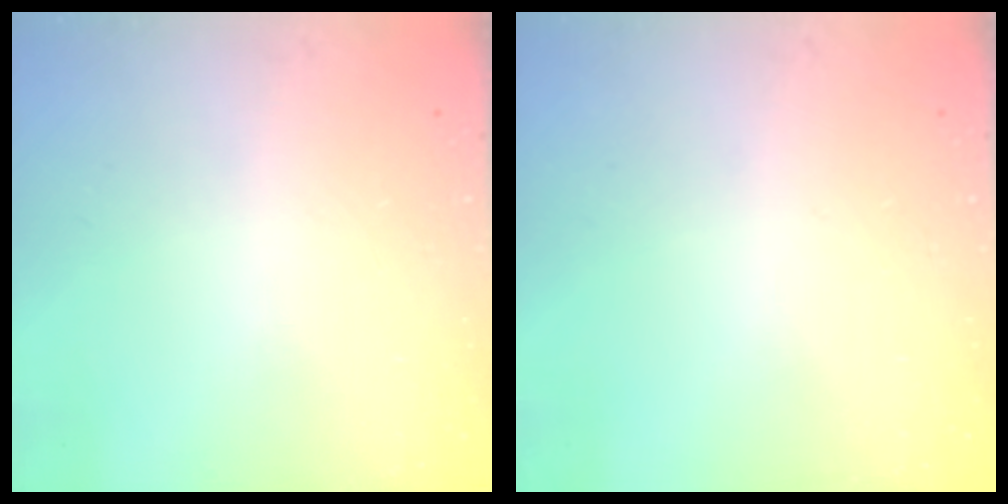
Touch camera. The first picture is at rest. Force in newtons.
{"total": 0.0}